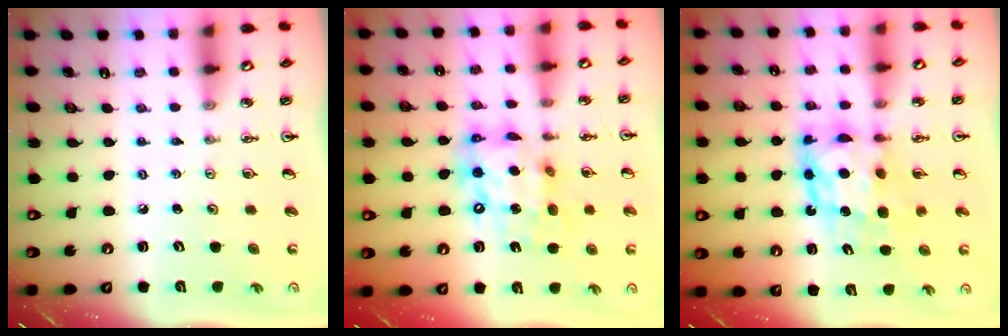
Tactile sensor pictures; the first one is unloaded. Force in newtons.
{"total": 13.9, "press": 13.8, "slide": 1.2}
{"total": 10.0, "press": 10.0, "slide": 0.9}